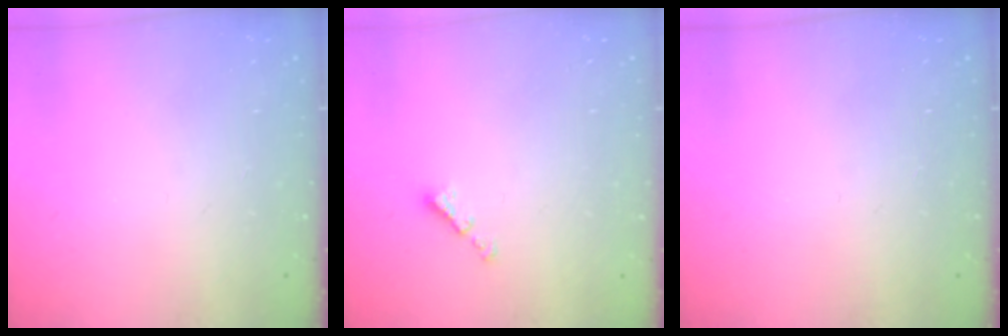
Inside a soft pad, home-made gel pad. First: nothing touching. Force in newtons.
{"total": 2.1, "press": 2.0, "slide": 0.6}
{"total": 0.0}